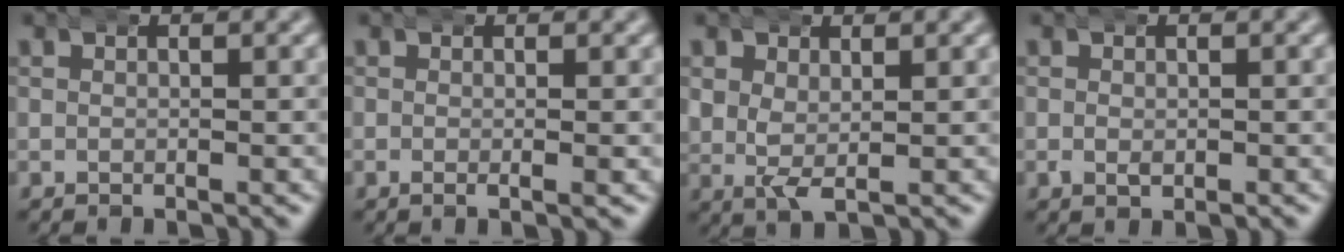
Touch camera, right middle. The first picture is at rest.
{"total": 1.2, "force": [-0.4, 0.2, 1.1], "torque": [-0.021, 0.003, -0.011]}
{"total": 3.0, "force": [0.4, 1.9, 2.3], "torque": [-0.068, -0.019, 0.018]}
{"total": 1.3, "force": [-0.4, 0.8, 0.9], "torque": [-0.018, -0.006, -0.001]}